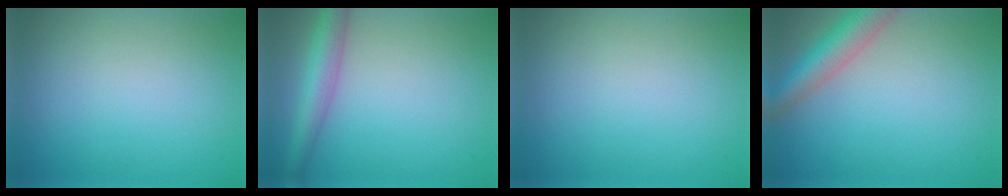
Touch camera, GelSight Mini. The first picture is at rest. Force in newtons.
{"total": 4.2, "press": 4.2, "slide": 0.2}
{"total": 0.0}
{"total": 4.9, "press": 4.9, "slide": 0.2}